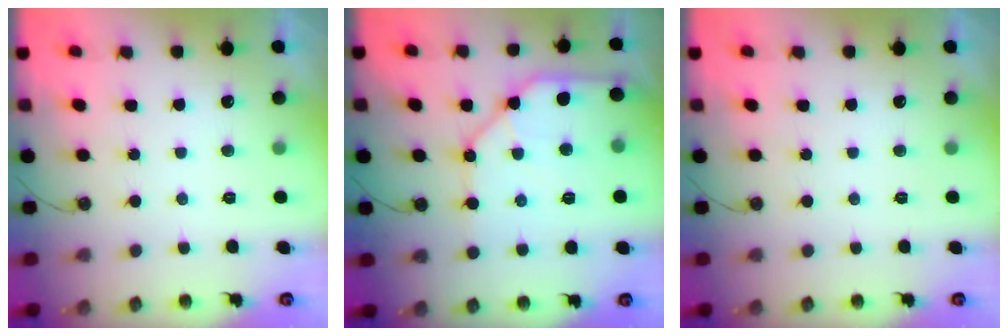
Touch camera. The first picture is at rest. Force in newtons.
{"total": 11.1, "press": 11.0, "slide": 1.1}
{"total": 0.0}